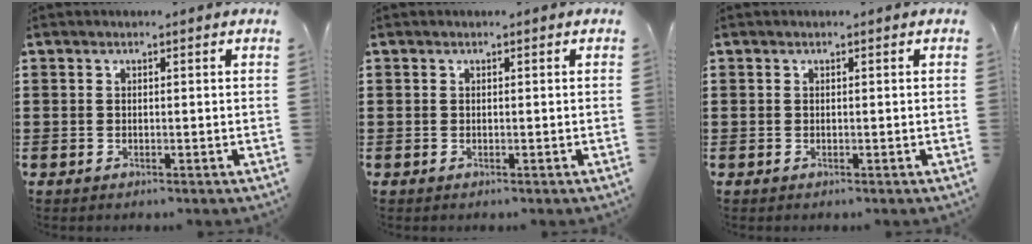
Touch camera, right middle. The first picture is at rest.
{"total": 0.0}
{"total": 0.0}